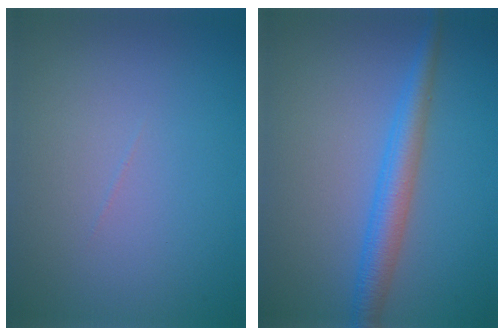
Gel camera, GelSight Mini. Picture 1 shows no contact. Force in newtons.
{"total": 3.4, "press": 3.4, "slide": 0.0}